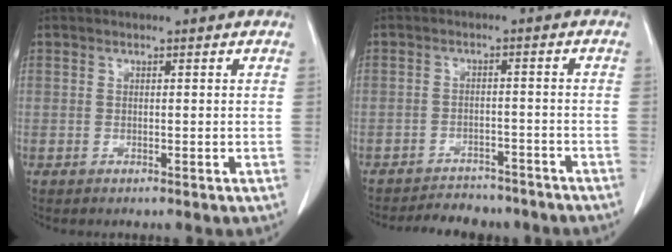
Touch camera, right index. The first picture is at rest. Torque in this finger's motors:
{"motor_torque": [0.21, -0.21, -0.09, -0.14]}